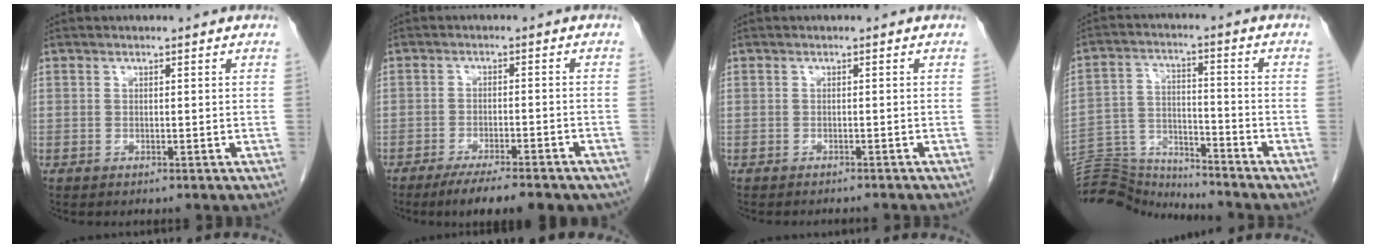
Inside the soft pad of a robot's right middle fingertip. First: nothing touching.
{"total": 12.2, "force": [-9.7, 2.3, 7.0], "torque": [-0.082, -0.009, -0.133]}
{"total": 4.7, "force": [-4.4, 0.6, 1.6], "torque": [-0.020, -0.010, -0.050]}
{"total": 11.2, "force": [-11.2, 0.2, -0.3], "torque": [-0.001, 0.031, -0.199]}